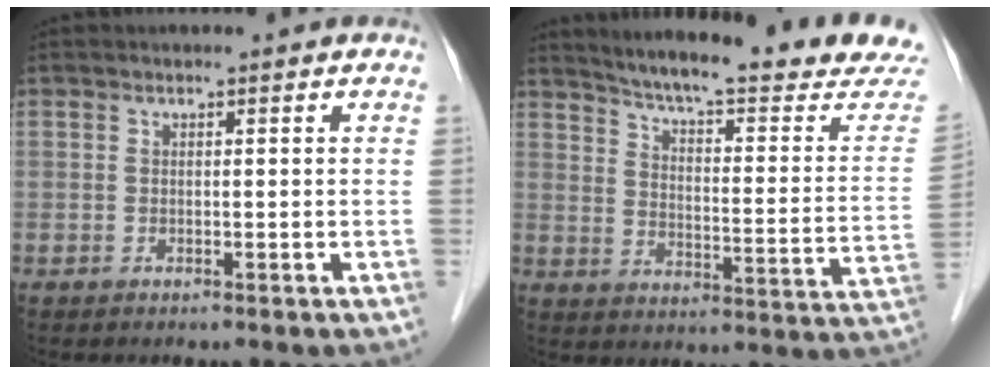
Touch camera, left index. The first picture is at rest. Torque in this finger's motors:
{"motor_torque": [0.10, -0.16, 0.25, 0.04]}